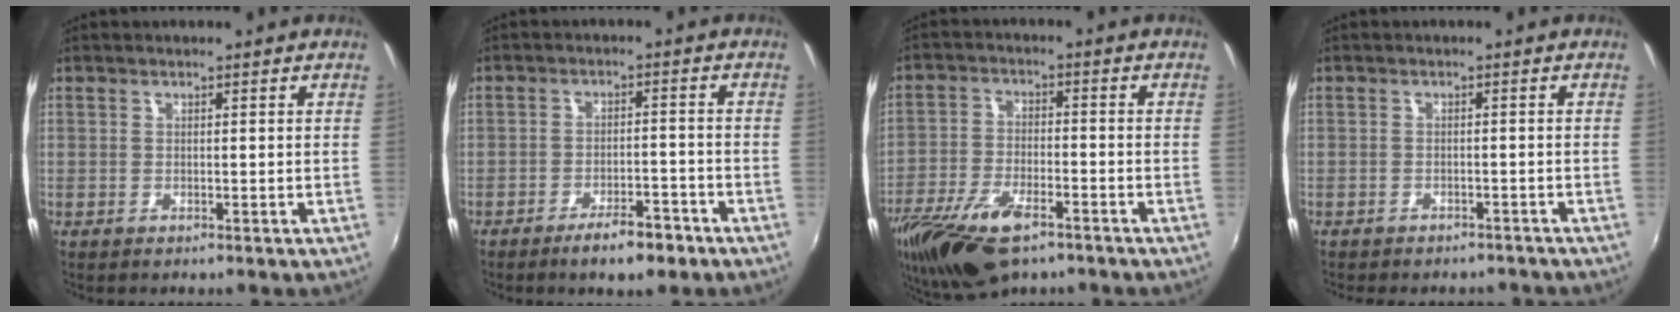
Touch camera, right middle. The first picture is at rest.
{"total": 6.6, "force": [-4.6, 1.9, 4.2], "torque": [-0.081, 0.002, -0.064]}
{"total": 15.6, "force": [-9.8, 6.6, 10.2], "torque": [-0.227, -0.040, -0.180]}
{"total": 5.6, "force": [-4.9, 2.1, 1.7], "torque": [-0.041, -0.006, -0.062]}